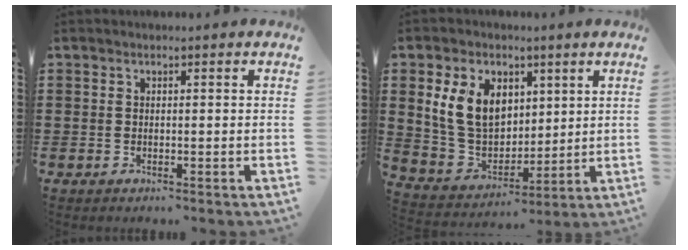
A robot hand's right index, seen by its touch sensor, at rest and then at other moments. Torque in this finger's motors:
{"motor_torque": [1.40, 0.73, 0.63, 0.15]}